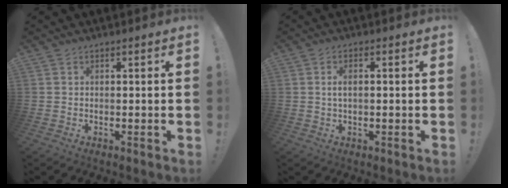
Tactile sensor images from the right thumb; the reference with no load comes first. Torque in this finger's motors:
{"motor_torque": [-0.20, 0.23, 0.02, 0.24, 0.13]}